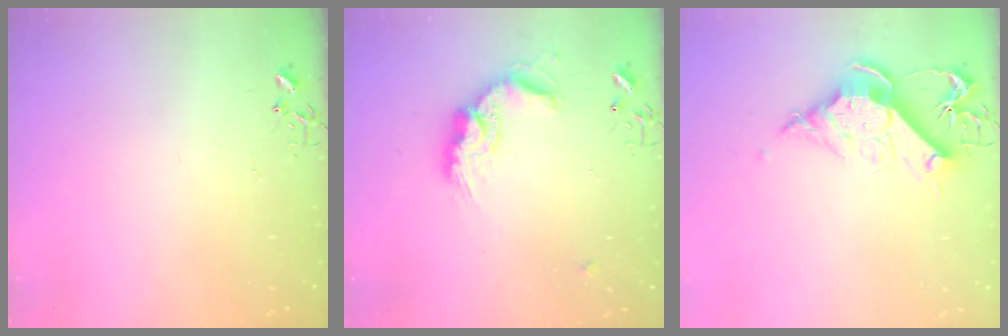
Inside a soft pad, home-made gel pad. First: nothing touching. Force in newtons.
{"total": 15.0, "press": 15.0, "slide": 0.6}
{"total": 13.2, "press": 13.1, "slide": 1.6}